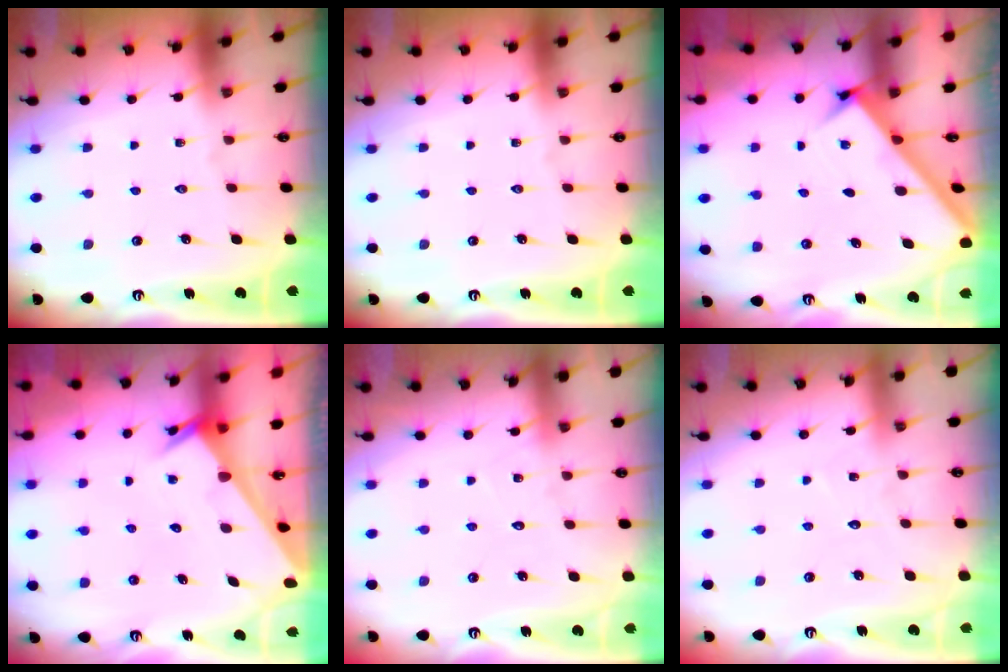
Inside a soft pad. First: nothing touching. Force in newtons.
{"total": 0.0}
{"total": 2.6, "press": 2.6, "slide": 0.3}
{"total": 1.8, "press": 1.8, "slide": 0.1}
{"total": 5.4, "press": 5.4, "slide": 0.4}
{"total": 5.0, "press": 5.0, "slide": 0.4}